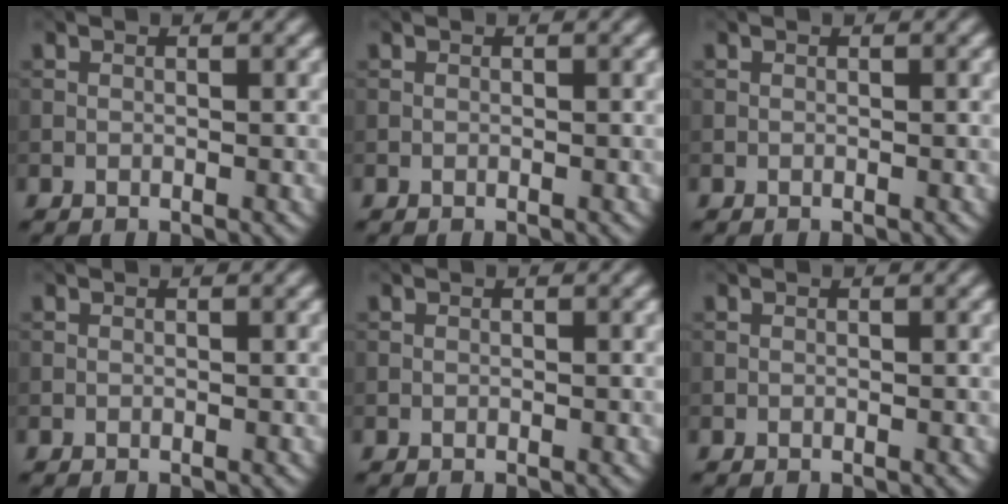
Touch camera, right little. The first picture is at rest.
{"total": 0.0}
{"total": 0.0}
{"total": 0.0}
{"total": 0.0}
{"total": 0.0}